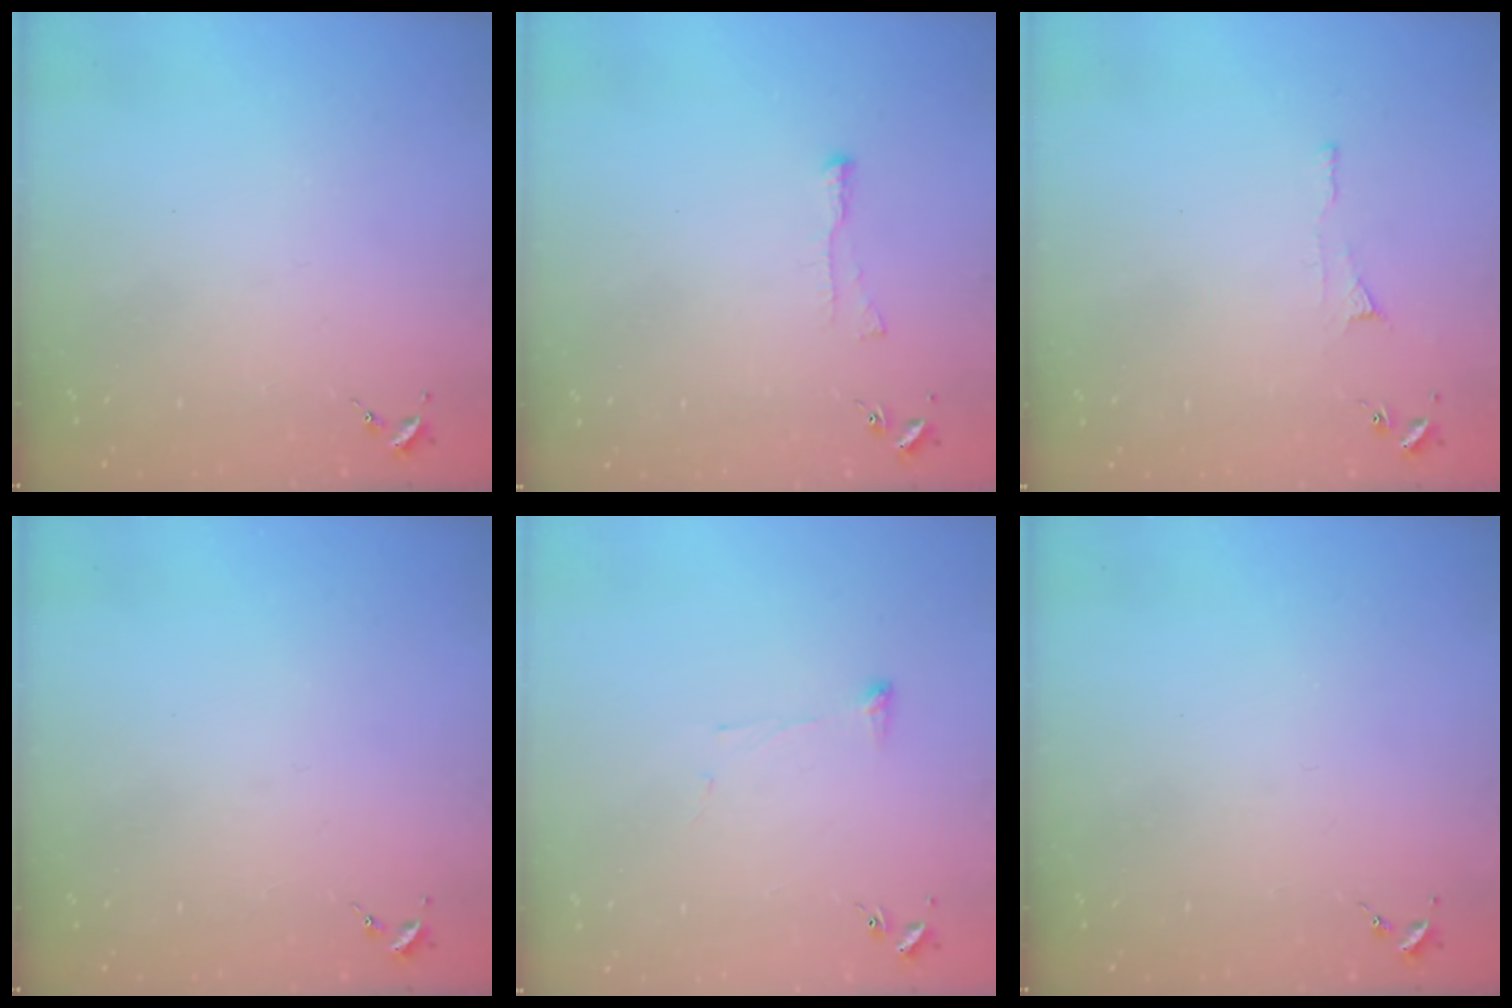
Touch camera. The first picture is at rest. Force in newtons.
{"total": 5.6, "press": 5.5, "slide": 0.7}
{"total": 3.9, "press": 3.9, "slide": 0.4}
{"total": 0.0}
{"total": 3.8, "press": 3.8, "slide": 0.6}
{"total": 0.0}